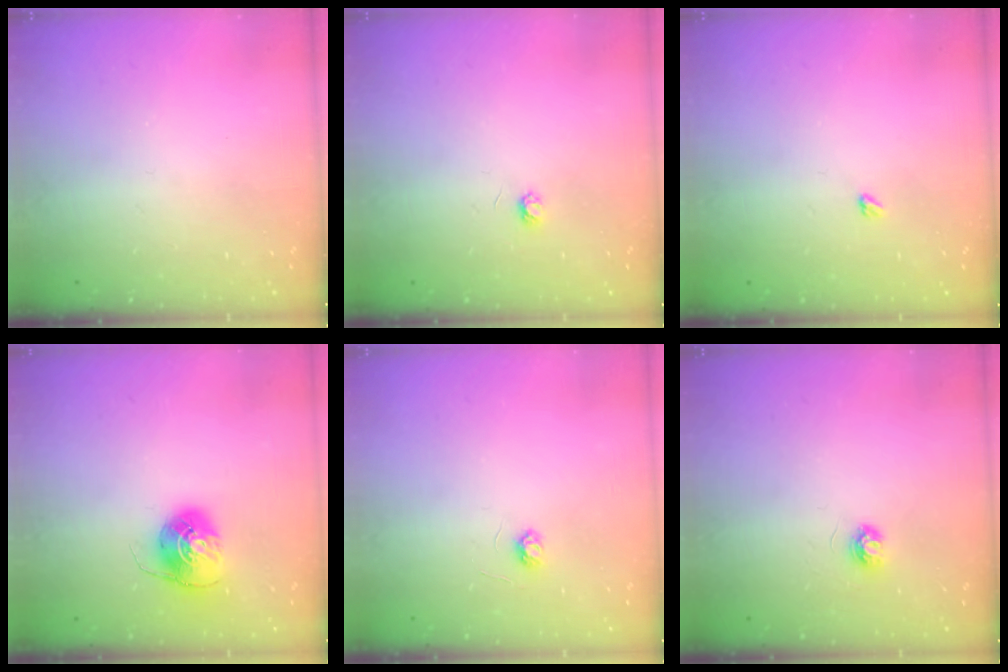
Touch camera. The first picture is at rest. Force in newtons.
{"total": 2.9, "press": 2.9, "slide": 0.3}
{"total": 2.4, "press": 2.4, "slide": 0.4}
{"total": 8.1, "press": 8.1, "slide": 0.5}
{"total": 3.1, "press": 3.1, "slide": 0.3}
{"total": 3.7, "press": 3.7, "slide": 0.3}